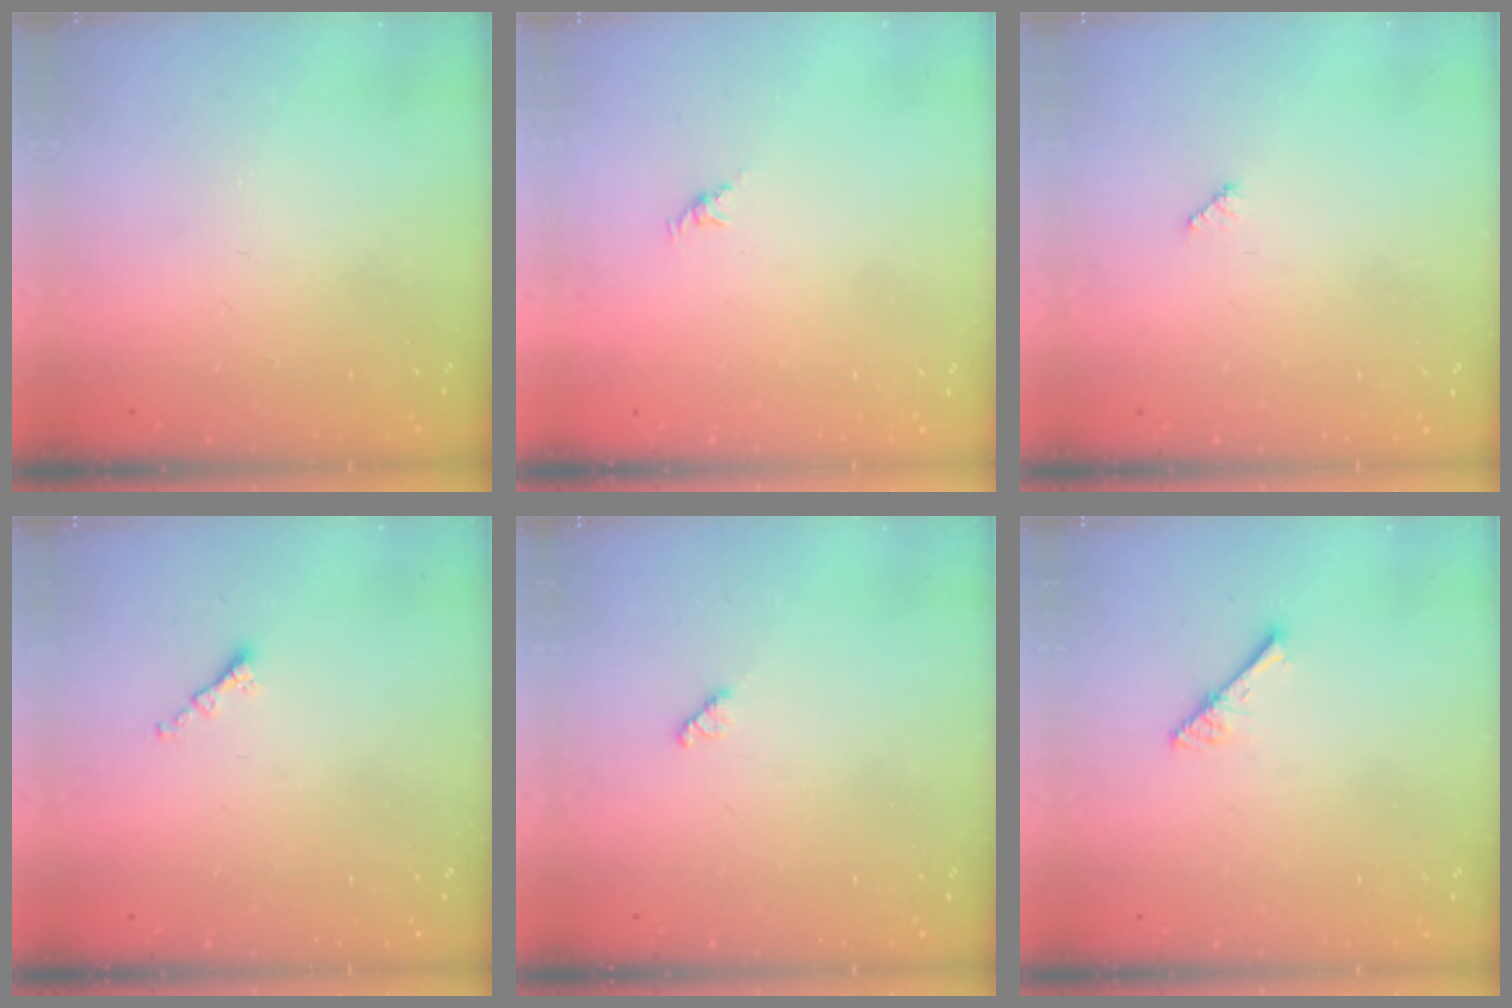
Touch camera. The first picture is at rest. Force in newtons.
{"total": 2.1, "press": 2.0, "slide": 0.7}
{"total": 2.9, "press": 2.9, "slide": 0.4}
{"total": 1.4, "press": 1.2, "slide": 0.6}
{"total": 2.9, "press": 2.9, "slide": 0.3}
{"total": 2.9, "press": 2.9, "slide": 0.2}